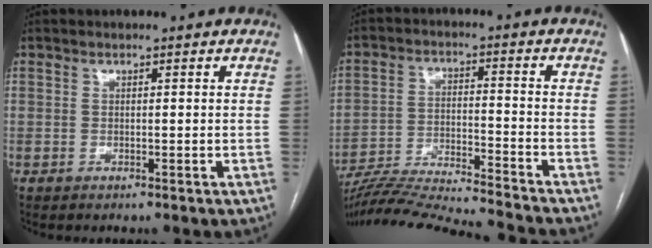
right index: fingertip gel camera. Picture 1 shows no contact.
{"total": 19.2, "force": [-18.0, -1.3, 6.3], "torque": [-0.121, -0.027, -0.285]}